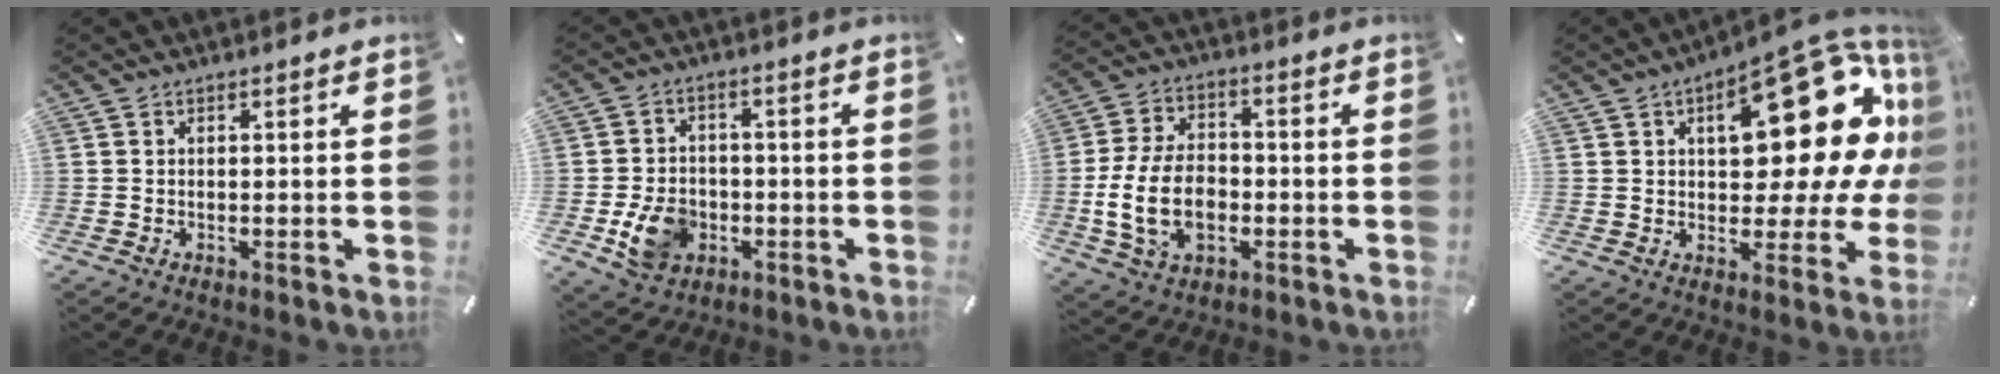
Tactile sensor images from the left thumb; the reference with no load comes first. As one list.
[{"total": 9.6, "force": [-2.7, 7.7, 4.9], "torque": [-0.096, 0.014, -0.047]}, {"total": 14.6, "force": [-2.7, 10.0, 10.3], "torque": [-0.234, 0.005, -0.047]}, {"total": 25.2, "force": [8.3, 12.6, 20.2], "torque": [-0.234, -0.056, 0.138]}]